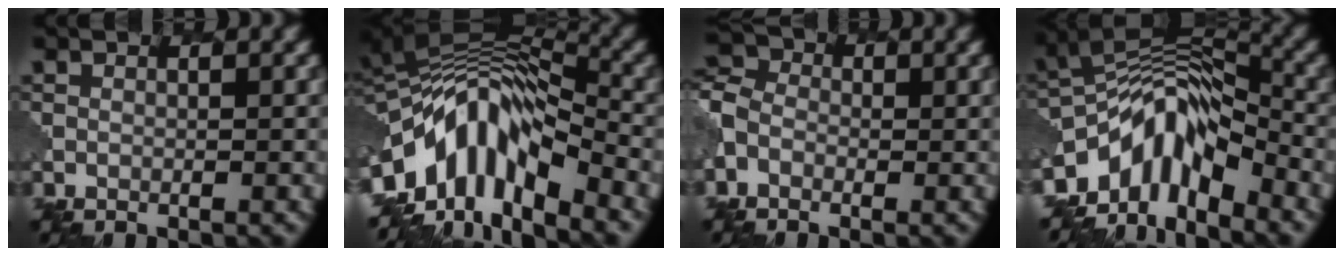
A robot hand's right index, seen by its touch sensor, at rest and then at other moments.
{"total": 11.2, "force": [-4.6, 5.4, 8.7], "torque": [-0.142, 0.008, -0.086]}
{"total": 2.9, "force": [-1.0, 2.4, 1.3], "torque": [-0.026, 0.004, -0.030]}
{"total": 8.5, "force": [-5.0, 4.0, 5.5], "torque": [-0.075, 0.004, -0.103]}